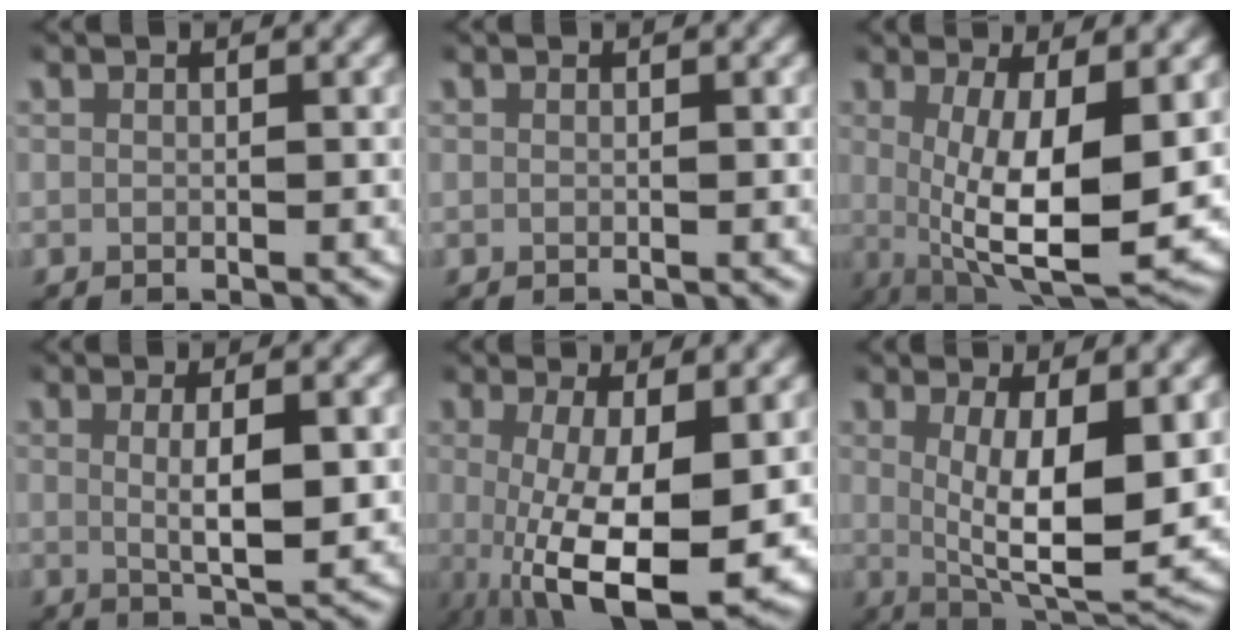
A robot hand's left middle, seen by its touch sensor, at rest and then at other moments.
{"total": 0.0}
{"total": 10.4, "force": [0.2, 4.0, 9.6], "torque": [-0.157, -0.033, 0.022]}
{"total": 3.9, "force": [0.5, 0.8, 3.7], "torque": [-0.061, -0.010, 0.015]}
{"total": 10.3, "force": [-1.7, 4.1, 9.3], "torque": [-0.166, -0.041, -0.004]}
{"total": 8.9, "force": [0.9, 3.5, 8.2], "torque": [-0.127, -0.030, 0.032]}